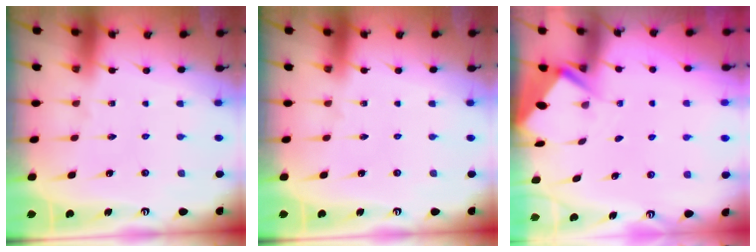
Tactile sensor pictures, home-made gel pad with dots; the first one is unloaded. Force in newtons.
{"total": 0.0}
{"total": 2.9, "press": 2.8, "slide": 0.4}